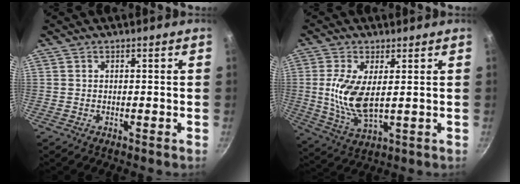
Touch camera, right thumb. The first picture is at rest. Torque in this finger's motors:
{"motor_torque": [-0.62, 1.13, 0.99, 0.10, 0.12]}